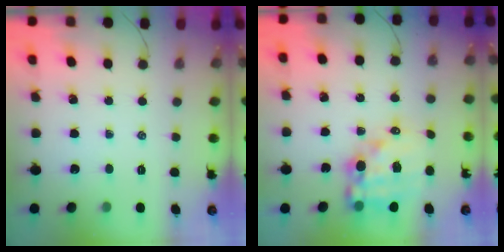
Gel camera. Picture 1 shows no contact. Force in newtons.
{"total": 13.8, "press": 13.4, "slide": 3.3}